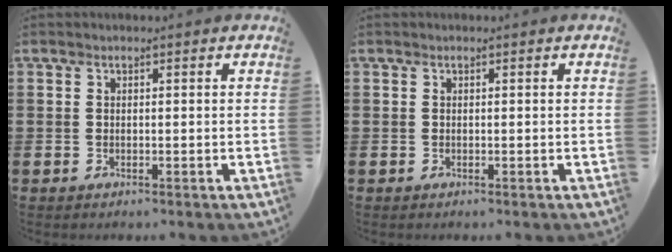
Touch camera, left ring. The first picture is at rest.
{"total": 0.0}